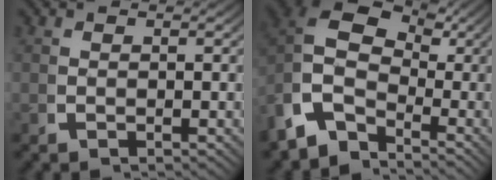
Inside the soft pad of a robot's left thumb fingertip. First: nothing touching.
{"total": 10.6, "force": [1.2, 7.8, 7.1], "torque": [-0.152, -0.019, 0.010]}